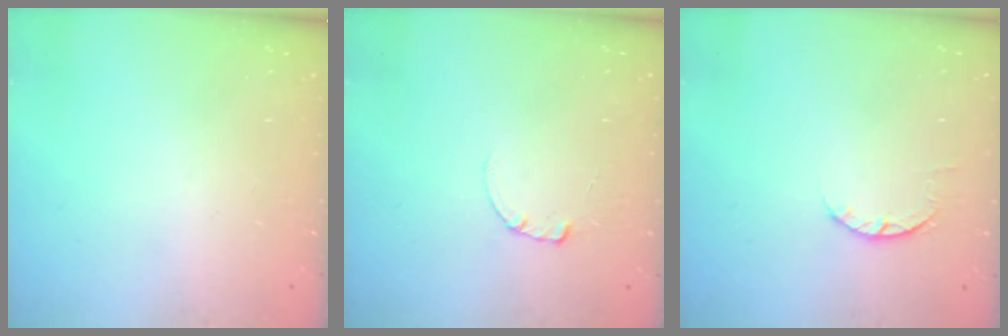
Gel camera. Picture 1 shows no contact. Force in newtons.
{"total": 0.6, "press": 0.6, "slide": 0.1}
{"total": 3.2, "press": 3.2, "slide": 0.4}